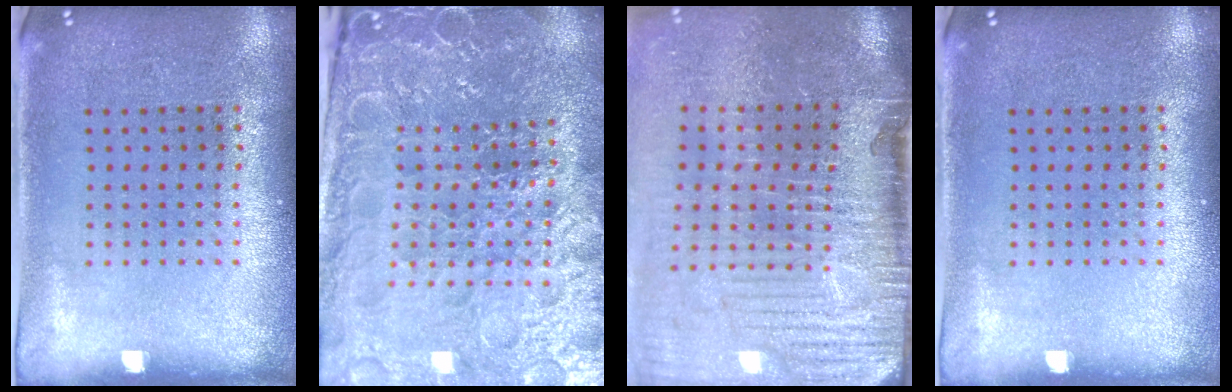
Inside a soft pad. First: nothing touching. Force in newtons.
{"total": 5.0, "press": 4.8, "slide": 1.5}
{"total": 5.4, "press": 4.4, "slide": 3.1}
{"total": 0.0}